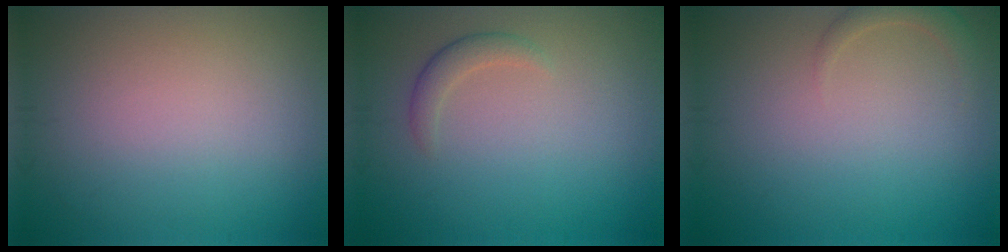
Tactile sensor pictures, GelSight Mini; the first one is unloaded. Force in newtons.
{"total": 1.5, "press": 1.5, "slide": 0.1}
{"total": 1.5, "press": 1.5, "slide": 0.2}